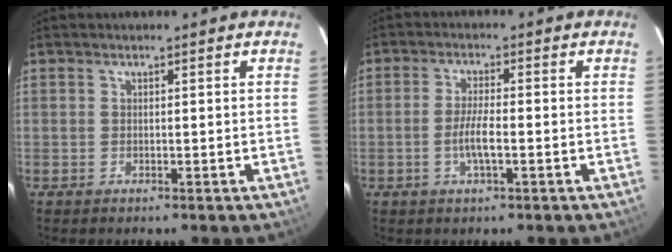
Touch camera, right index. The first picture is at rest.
{"total": 4.5, "force": [-1.3, 0.7, 4.2], "torque": [-0.084, 0.000, -0.024]}